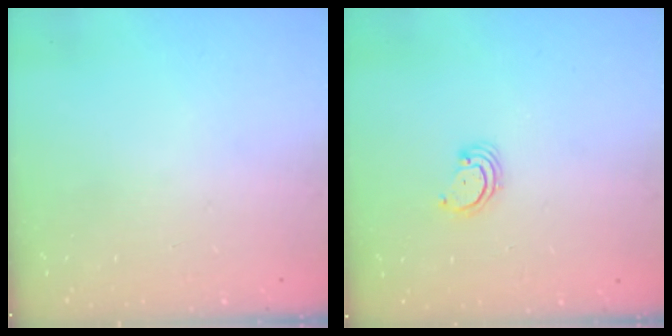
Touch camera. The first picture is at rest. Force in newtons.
{"total": 2.3, "press": 2.3, "slide": 0.2}